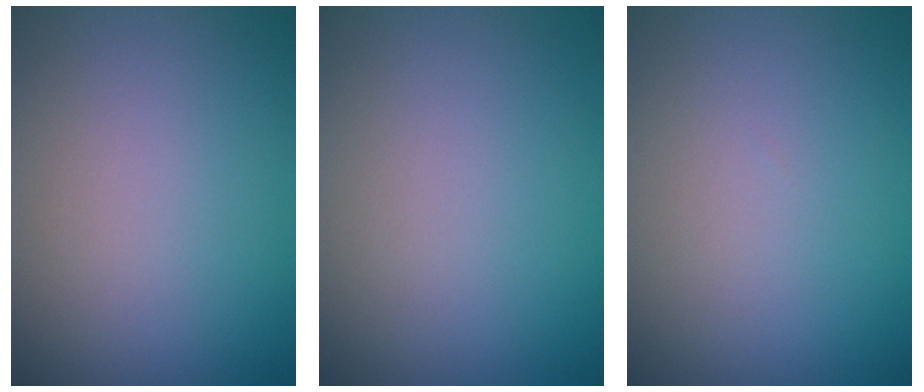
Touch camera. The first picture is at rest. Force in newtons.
{"total": 0.0}
{"total": 0.0}